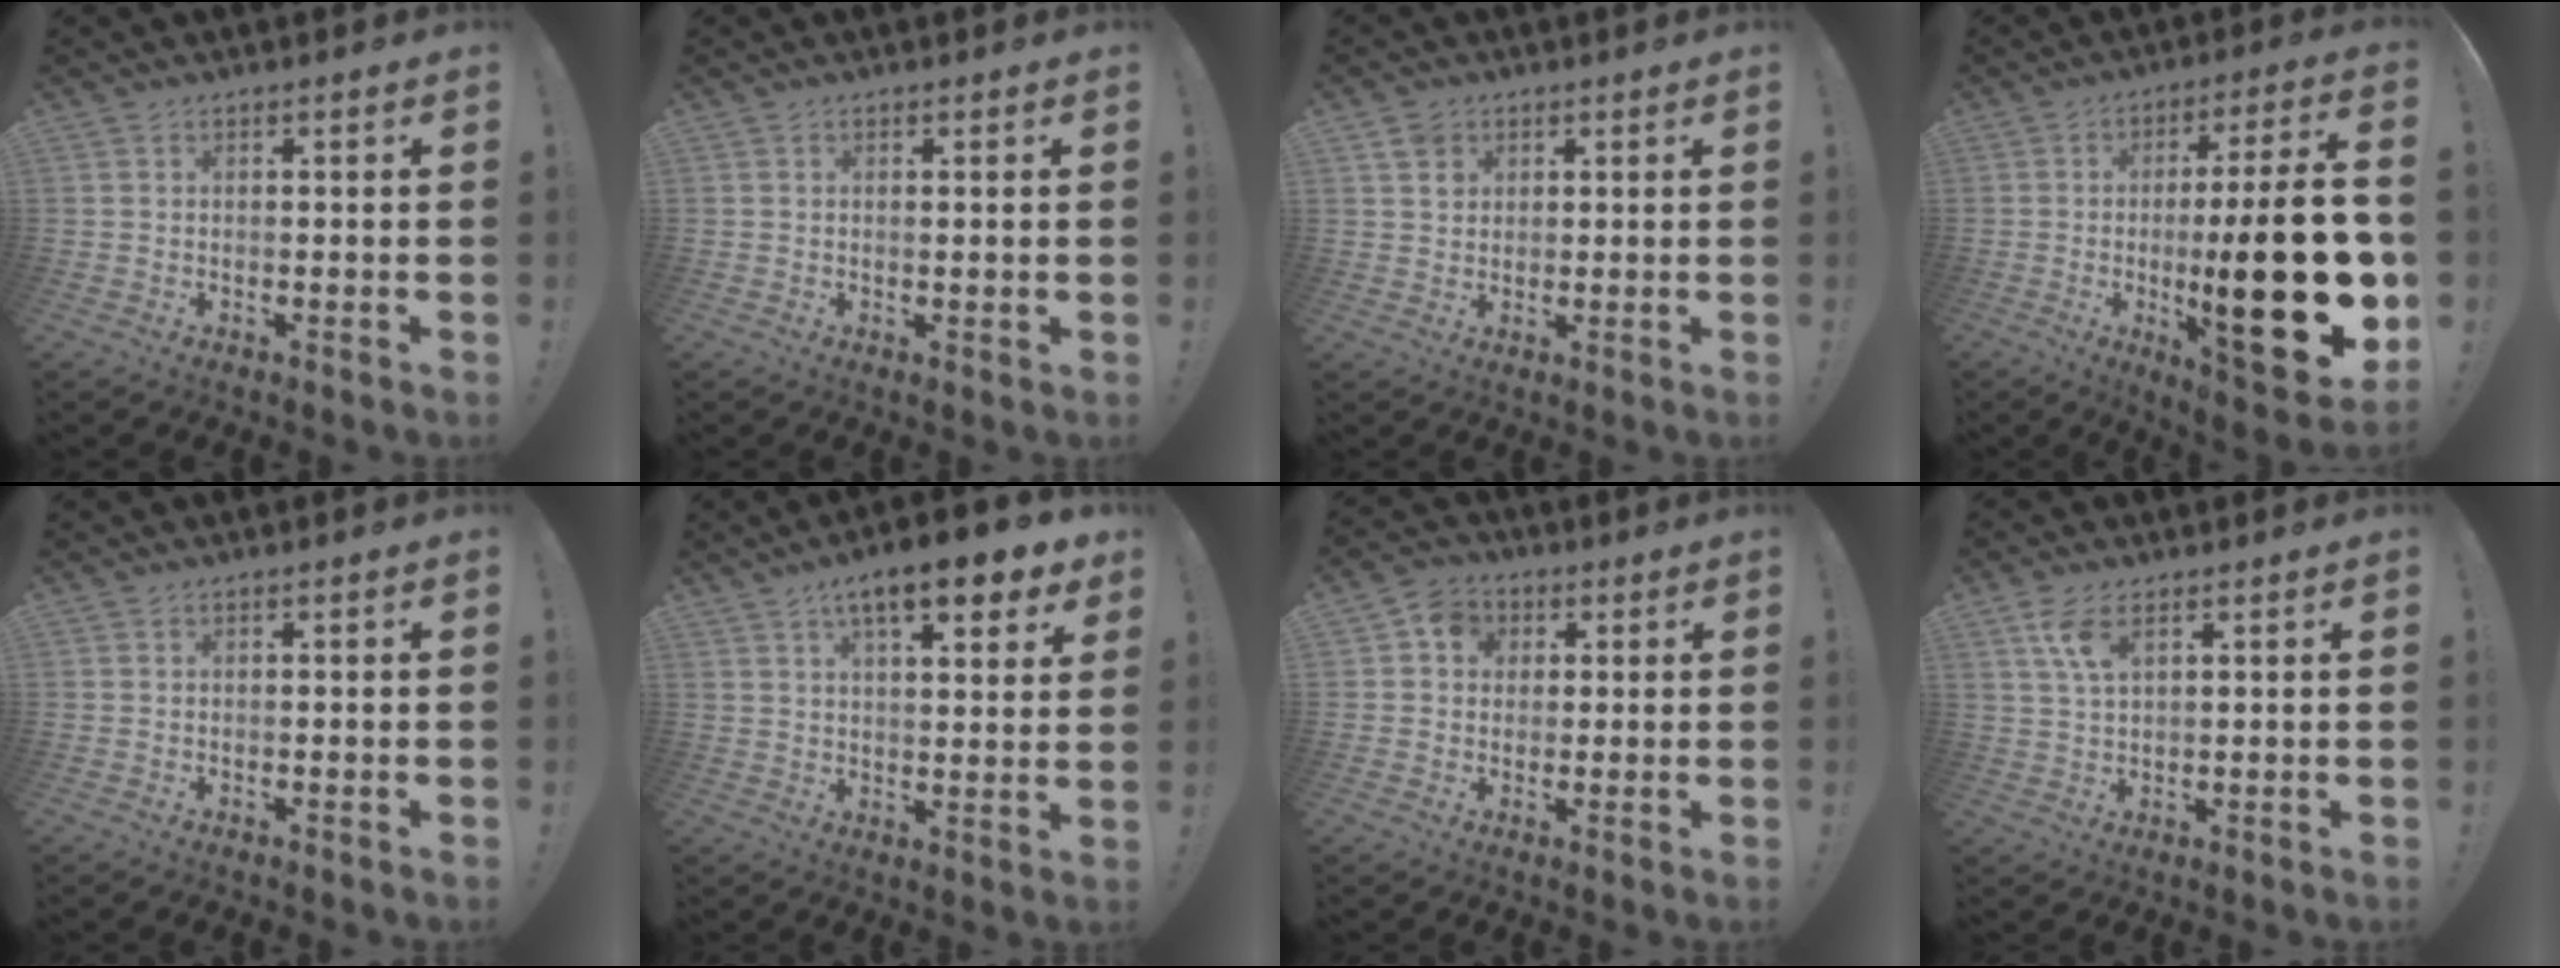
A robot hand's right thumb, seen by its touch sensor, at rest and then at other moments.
{"total": 1.1, "force": [0.6, 0.1, 0.9], "torque": [-0.005, -0.004, 0.007]}
{"total": 4.7, "force": [2.6, 3.7, 1.4], "torque": [-0.007, -0.010, 0.045]}
{"total": 27.7, "force": [-3.8, 6.4, 26.7], "torque": [-0.426, 0.007, -0.052]}
{"total": 0.0}
{"total": 11.8, "force": [6.9, 3.3, 9.0], "torque": [-0.126, -0.036, 0.109]}
{"total": 7.0, "force": [1.5, 6.2, 2.9], "torque": [-0.036, 0.004, 0.029]}
{"total": 6.4, "force": [3.2, 2.8, 4.8], "torque": [-0.096, -0.011, 0.058]}